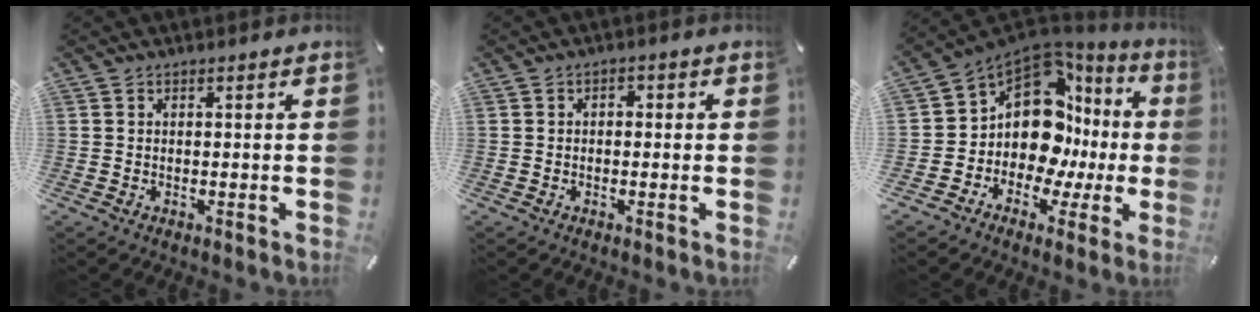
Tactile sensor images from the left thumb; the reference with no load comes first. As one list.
[{"total": 1.7, "force": [-0.8, 1.1, 1.0], "torque": [-0.019, 0.009, -0.017]}, {"total": 13.8, "force": [3.5, 10.1, 8.7], "torque": [-0.163, -0.065, 0.062]}]